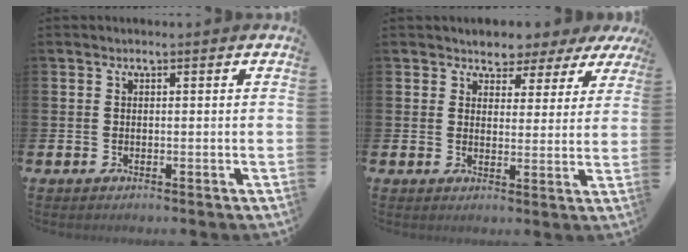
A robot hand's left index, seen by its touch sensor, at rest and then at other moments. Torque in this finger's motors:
{"motor_torque": [1.19, -0.95, 0.77, 0.03]}